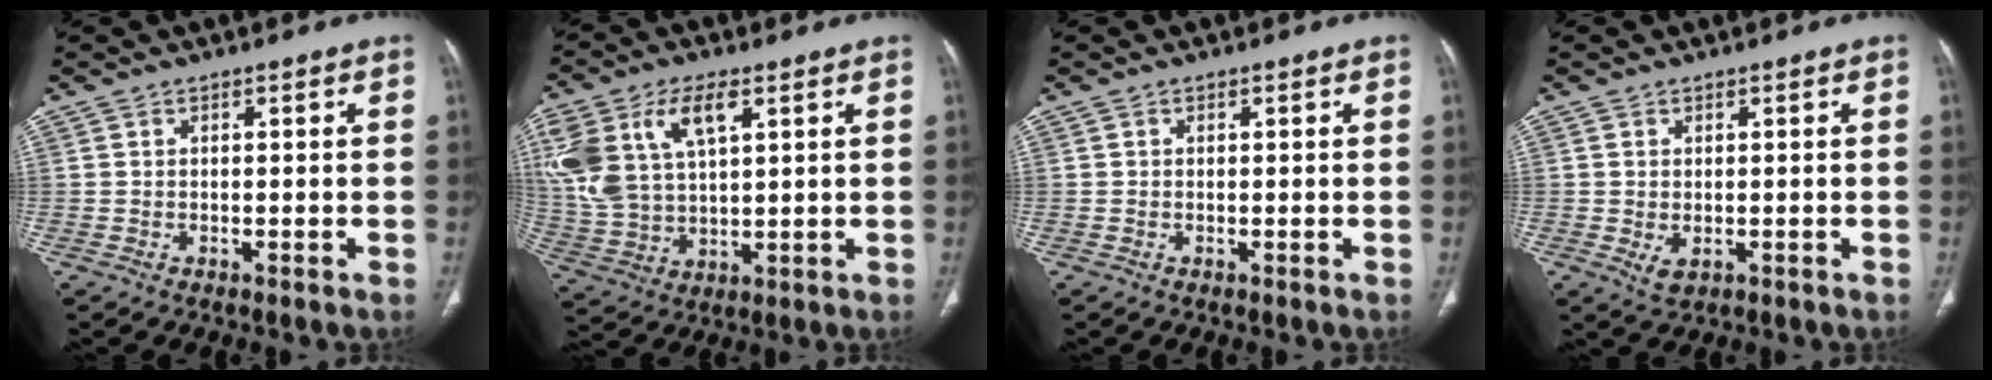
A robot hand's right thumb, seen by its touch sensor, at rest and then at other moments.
{"total": 17.3, "force": [6.6, 9.5, 13.0], "torque": [-0.284, -0.002, 0.131]}
{"total": 0.0}
{"total": 2.4, "force": [-0.4, 1.5, 1.8], "torque": [-0.032, -0.007, 0.000]}